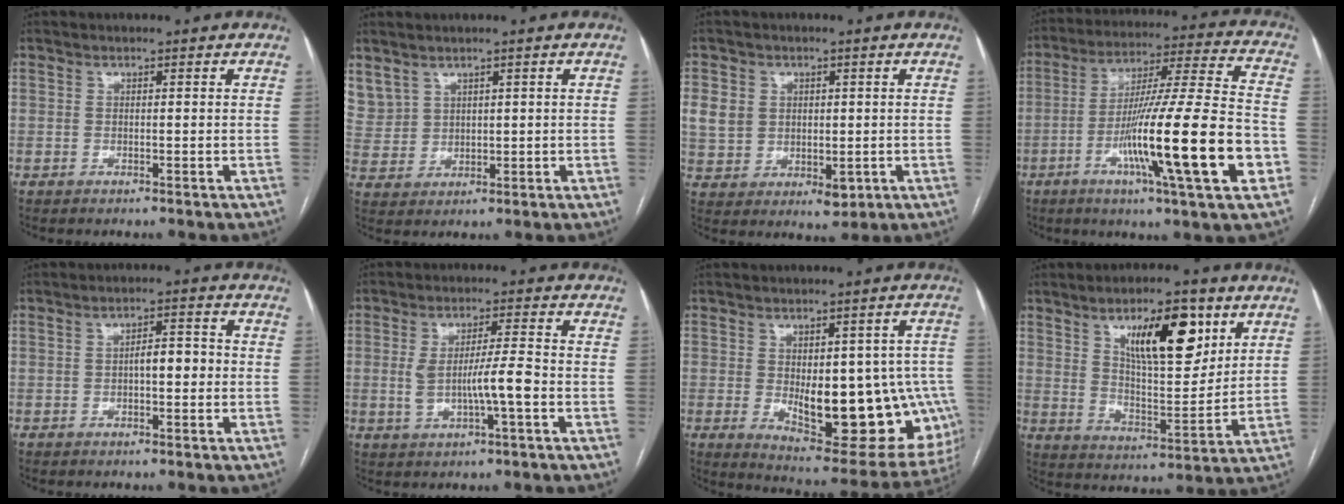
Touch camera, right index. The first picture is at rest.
{"total": 8.5, "force": [5.1, 6.4, 2.5], "torque": [-0.083, 0.019, 0.124]}
{"total": 9.6, "force": [1.1, 8.0, 5.1], "torque": [-0.110, 0.002, 0.041]}
{"total": 22.0, "force": [-7.0, 0.1, 20.9], "torque": [-0.331, -0.018, -0.119]}
{"total": 2.3, "force": [-0.2, 1.1, 2.0], "torque": [-0.027, 0.009, -0.004]}
{"total": 6.8, "force": [-1.1, 0.8, 6.7], "torque": [-0.125, 0.006, -0.017]}
{"total": 20.4, "force": [-3.3, 9.4, 17.8], "torque": [-0.172, 0.015, -0.014]}
{"total": 14.0, "force": [6.9, 4.5, 11.4], "torque": [-0.181, 0.002, 0.119]}